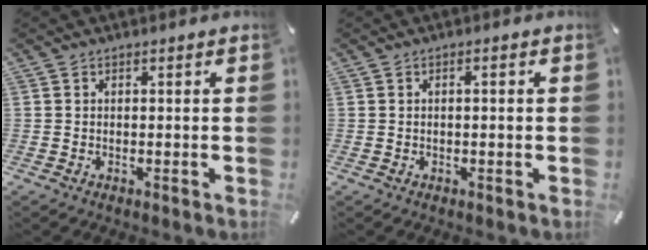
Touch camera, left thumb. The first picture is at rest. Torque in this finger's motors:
{"motor_torque": [-0.14, -0.38, 0.00, 0.05, 0.00]}